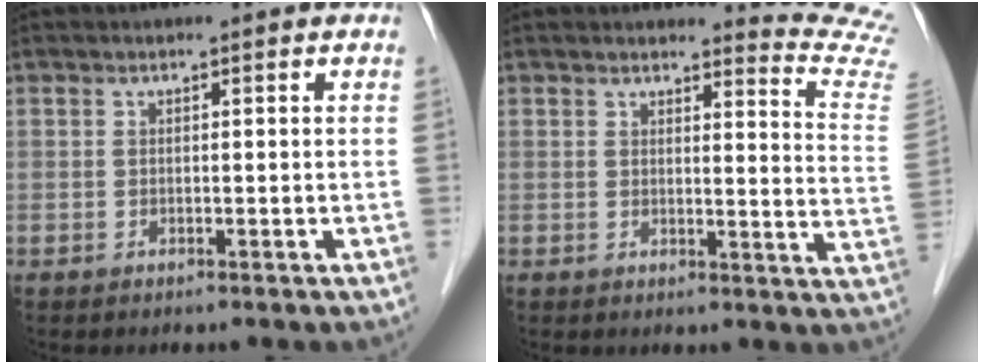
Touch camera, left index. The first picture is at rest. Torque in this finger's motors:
{"motor_torque": [0.66, -0.94, 0.03, 0.01]}